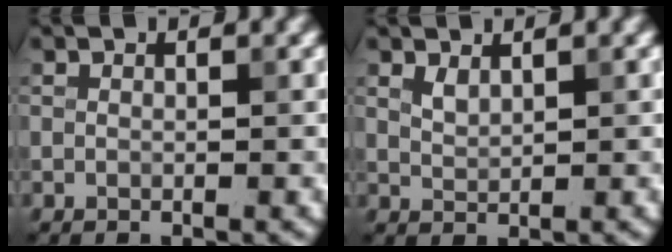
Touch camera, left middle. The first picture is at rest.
{"total": 1.1, "force": [0.8, 0.5, 0.6], "torque": [-0.017, -0.001, 0.021]}